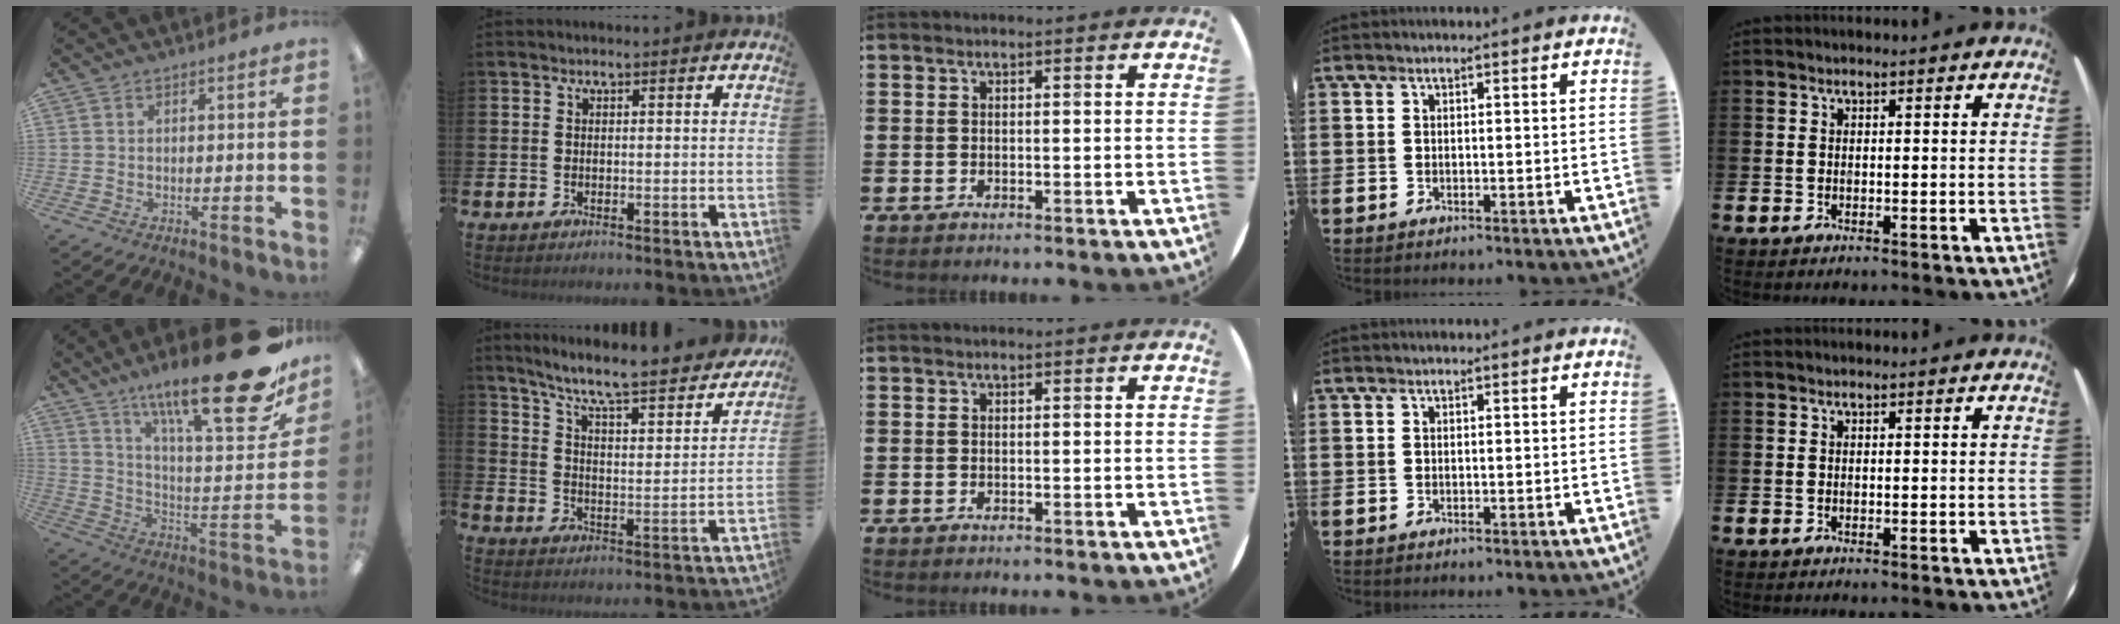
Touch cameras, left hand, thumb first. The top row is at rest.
{"thumb": {"total": 26.5, "force": [17.0, 6.4, 19.3], "torque": [-0.284, -0.116, 0.270]}, "index": {"total": 8.1, "force": [7.3, 0.8, 3.5], "torque": [-0.095, -0.059, 0.117]}}